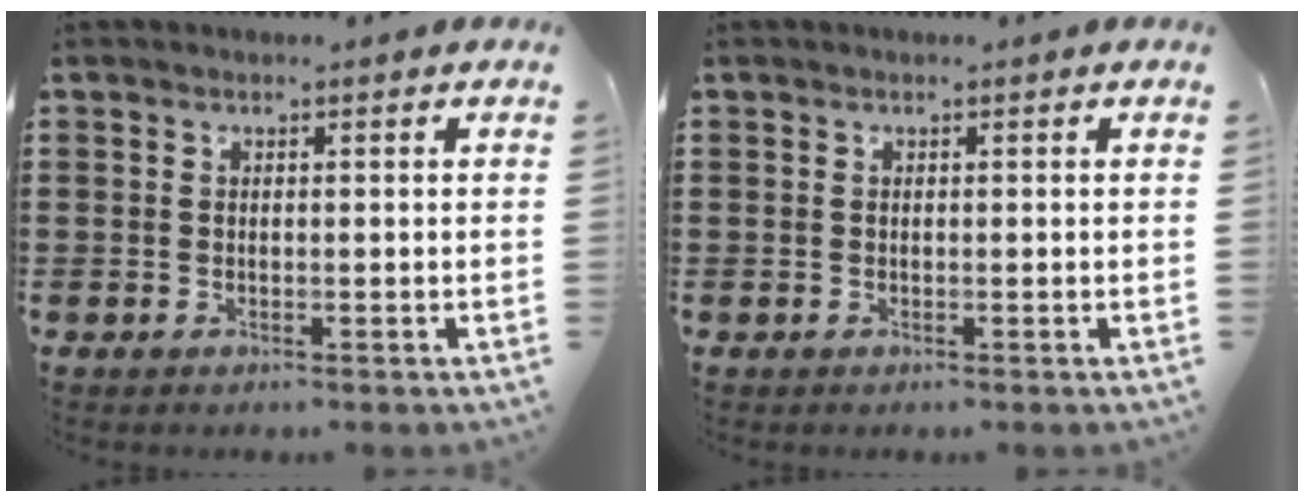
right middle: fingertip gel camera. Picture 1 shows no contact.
{"total": 0.0}